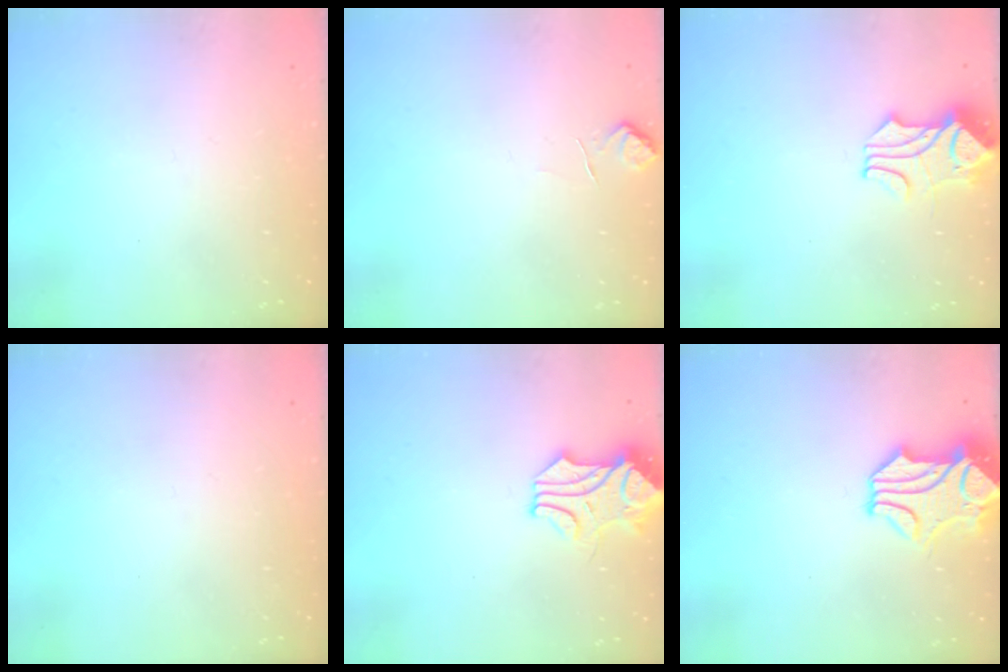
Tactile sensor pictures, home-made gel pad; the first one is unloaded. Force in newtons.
{"total": 1.6, "press": 1.2, "slide": 0.9}
{"total": 1.7, "press": 1.3, "slide": 1.1}
{"total": 0.0}
{"total": 1.4, "press": 1.3, "slide": 0.5}
{"total": 2.1, "press": 1.6, "slide": 1.3}